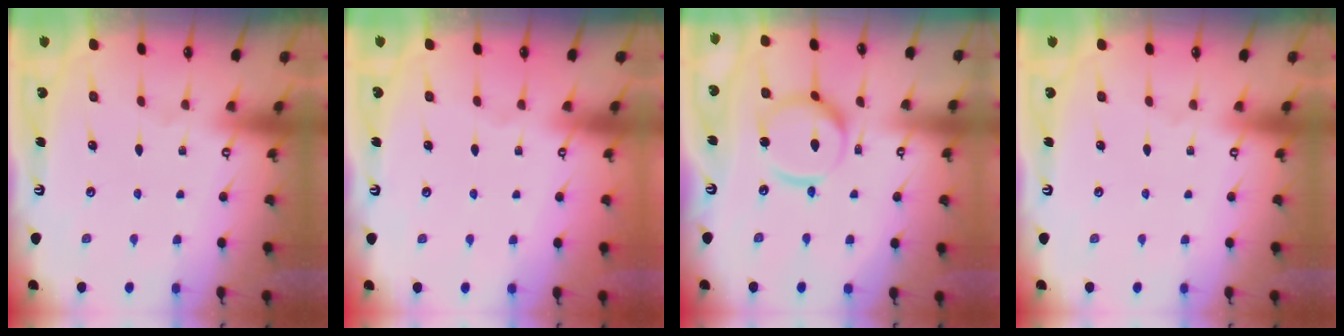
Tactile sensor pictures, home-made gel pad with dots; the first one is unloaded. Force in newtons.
{"total": 0.0}
{"total": 13.0, "press": 12.9, "slide": 1.2}
{"total": 0.0}